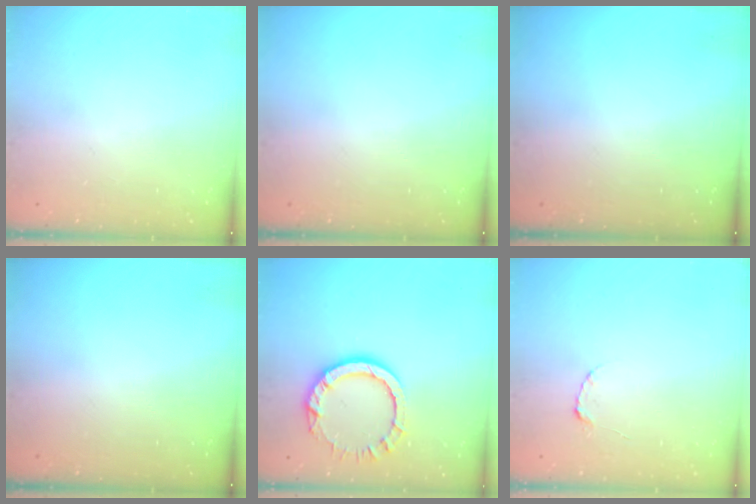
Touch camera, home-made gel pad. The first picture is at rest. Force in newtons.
{"total": 0.0}
{"total": 0.0}
{"total": 0.0}
{"total": 8.7, "press": 8.6, "slide": 0.7}
{"total": 2.2, "press": 2.2, "slide": 0.3}